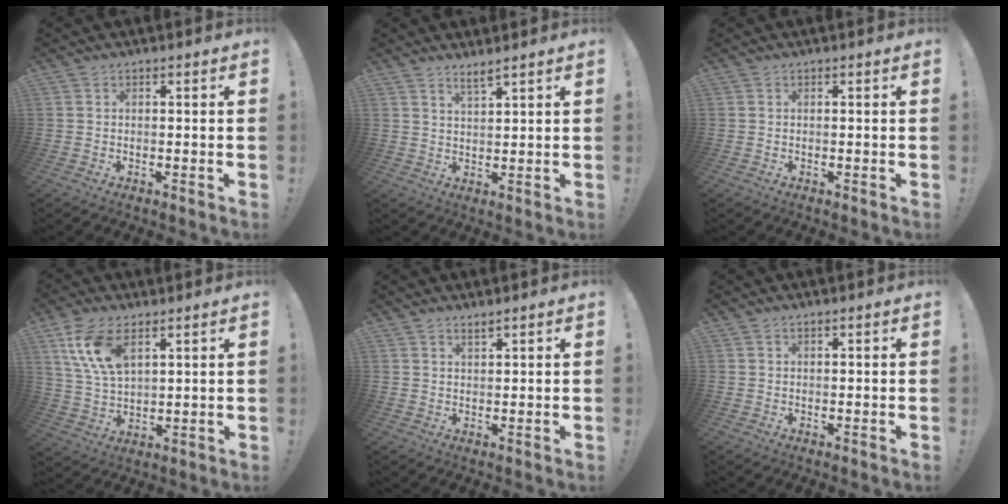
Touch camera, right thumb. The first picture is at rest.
{"total": 3.6, "force": [3.1, 0.3, 1.9], "torque": [-0.029, -0.020, 0.052]}
{"total": 0.0}
{"total": 12.2, "force": [6.3, 6.2, 8.4], "torque": [-0.175, -0.015, 0.119]}
{"total": 2.0, "force": [1.7, 0.3, 1.0], "torque": [-0.015, -0.010, 0.030]}
{"total": 0.7, "force": [0.5, 0.1, 0.4], "torque": [-0.003, -0.003, 0.009]}